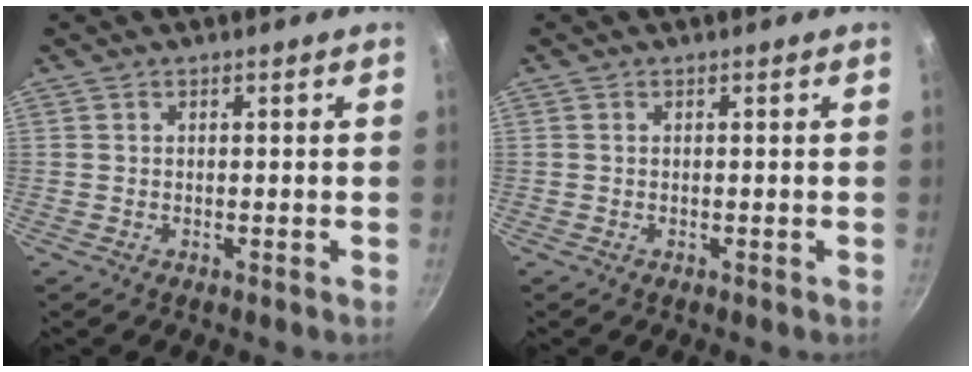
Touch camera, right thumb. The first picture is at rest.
{"total": 0.0}